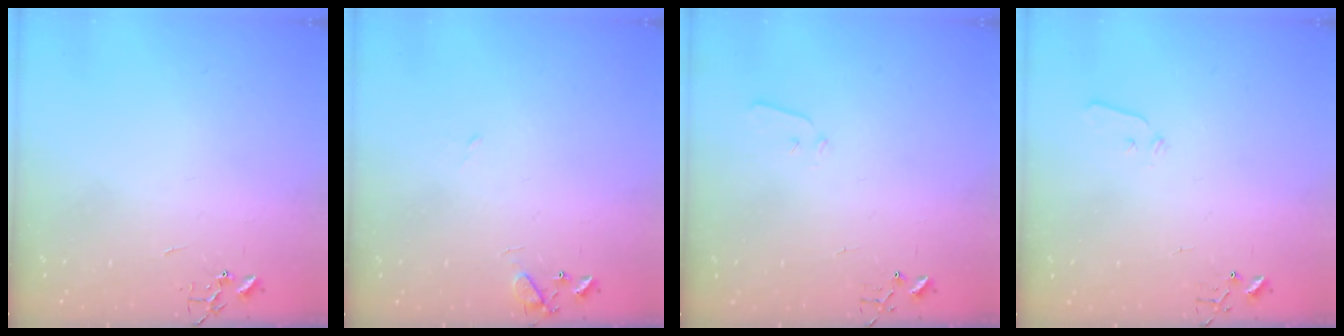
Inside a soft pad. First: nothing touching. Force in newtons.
{"total": 8.6, "press": 8.5, "slide": 1.1}
{"total": 3.6, "press": 3.5, "slide": 0.6}
{"total": 4.0, "press": 3.9, "slide": 0.6}